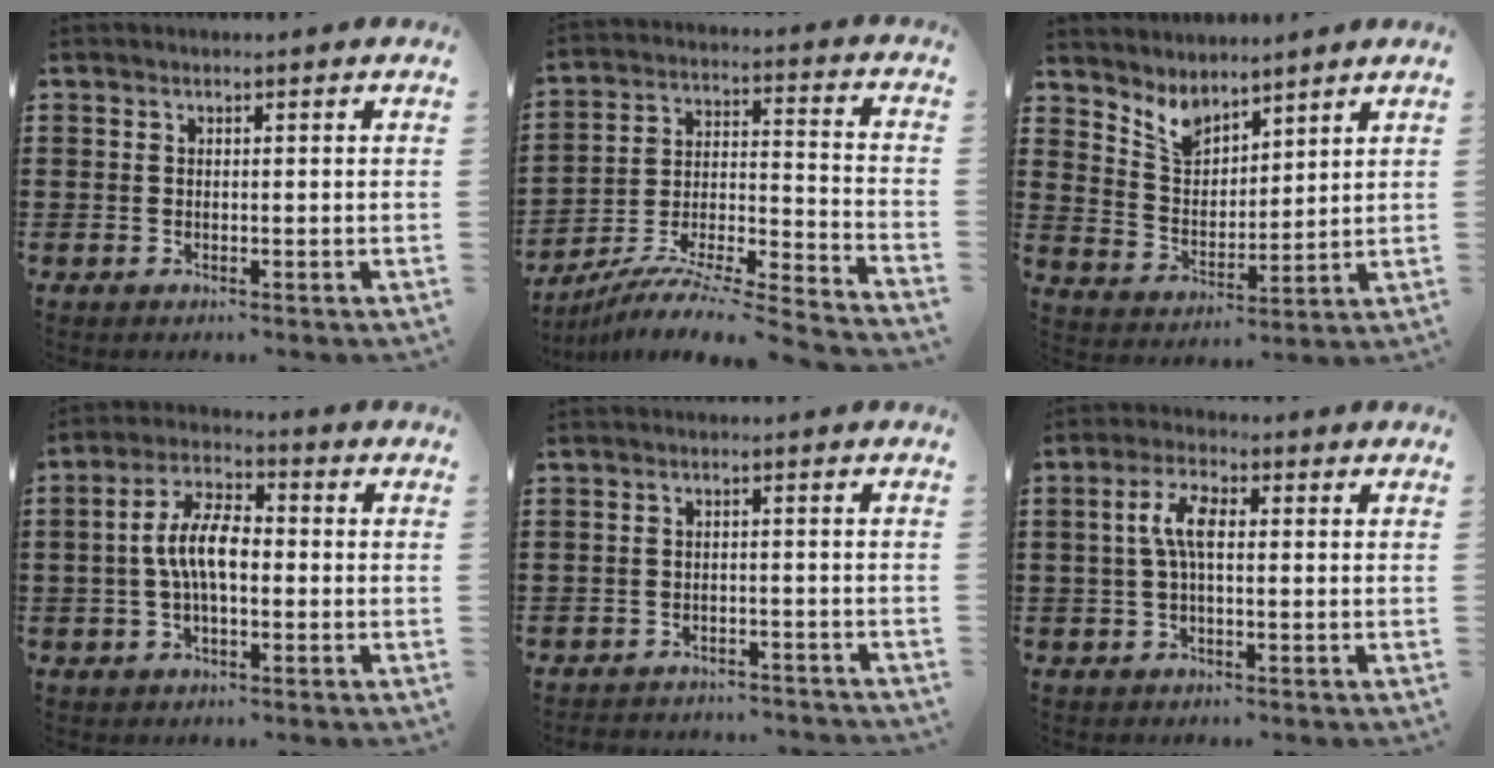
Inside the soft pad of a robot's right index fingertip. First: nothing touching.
{"total": 8.0, "force": [-7.4, 0.0, 3.0], "torque": [-0.048, -0.001, -0.151]}
{"total": 5.4, "force": [4.7, 2.2, 1.4], "torque": [-0.048, -0.013, 0.088]}
{"total": 7.8, "force": [-0.5, 3.5, 7.0], "torque": [-0.152, 0.002, -0.016]}
{"total": 2.3, "force": [-2.3, 0.3, -0.1], "torque": [-0.007, 0.001, -0.049]}
{"total": 5.2, "force": [0.3, 1.9, 4.8], "torque": [-0.107, 0.004, -0.001]}